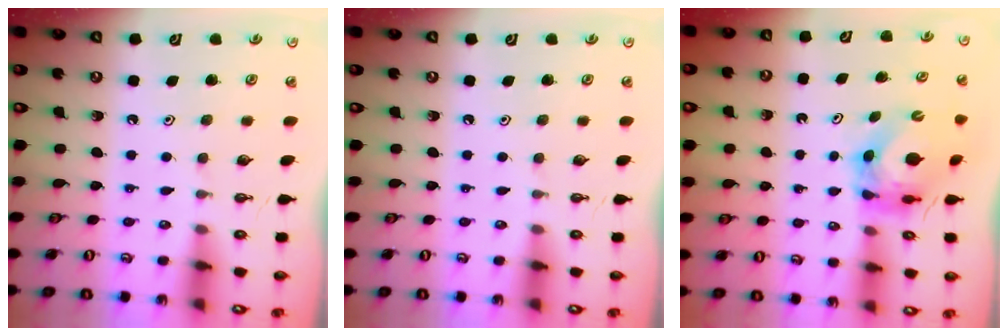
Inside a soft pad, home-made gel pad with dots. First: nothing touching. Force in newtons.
{"total": 0.0}
{"total": 5.3, "press": 5.3, "slide": 0.6}